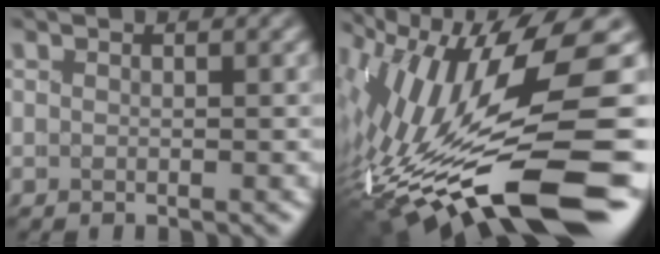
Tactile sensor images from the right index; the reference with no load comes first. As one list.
[{"total": 15.3, "force": [-3.8, 5.7, 13.7], "torque": [-0.203, -0.018, -0.039]}]